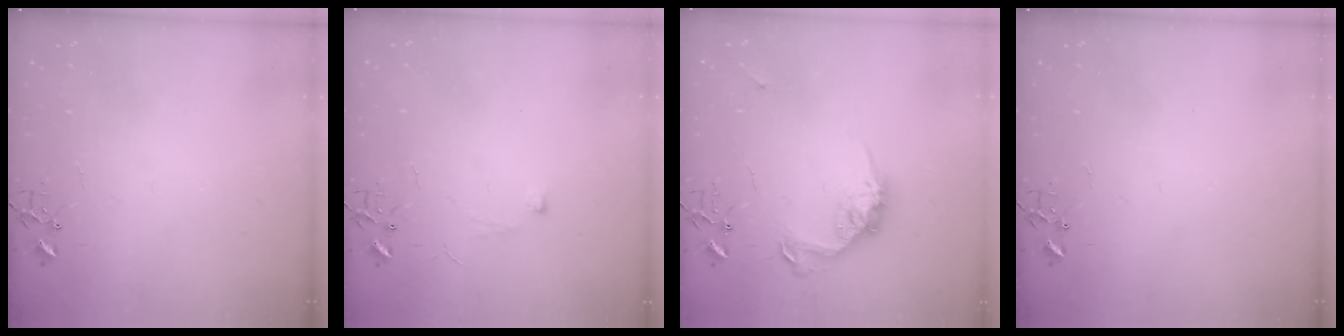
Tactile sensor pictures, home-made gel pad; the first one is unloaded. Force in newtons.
{"total": 5.1, "press": 5.0, "slide": 0.6}
{"total": 13.3, "press": 13.3, "slide": 0.1}
{"total": 0.0}